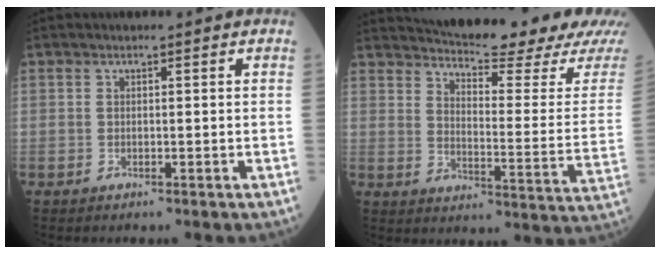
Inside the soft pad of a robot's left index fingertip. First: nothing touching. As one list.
[{"total": 21.7, "force": [19.8, 0.9, 8.8], "torque": [-0.136, -0.075, 0.247]}]